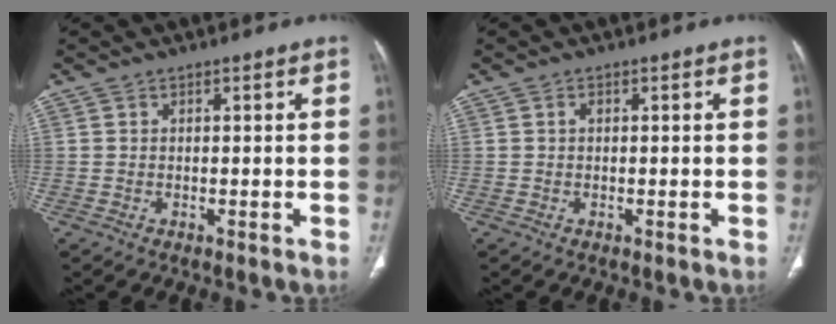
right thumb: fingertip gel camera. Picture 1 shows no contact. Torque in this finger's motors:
{"motor_torque": [0.03, -0.16, 0.41, -0.11, 0.00]}